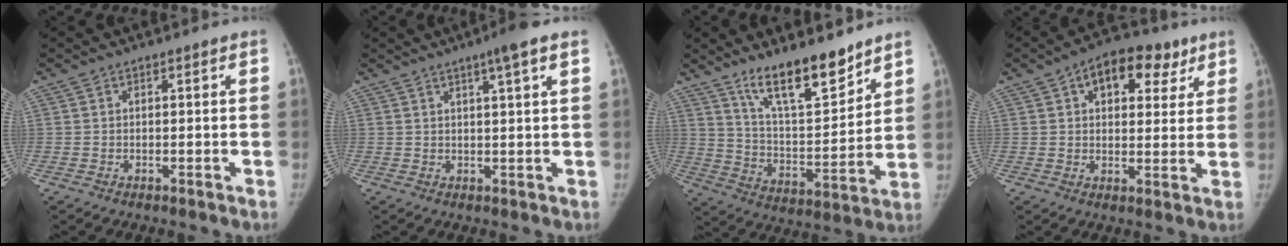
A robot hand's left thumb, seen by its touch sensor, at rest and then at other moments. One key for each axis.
{"total": 5.3, "fx": 3.0, "fy": -0.1, "fz": 4.3, "tx": -0.065, "ty": -0.002, "tz": 0.045}
{"total": 15.1, "fx": 11.6, "fy": 4.2, "fz": 8.7, "tx": -0.113, "ty": -0.086, "tz": 0.206}
{"total": 12.6, "fx": 6.1, "fy": 7.5, "fz": 8.1, "tx": -0.067, "ty": 0.000, "tz": 0.082}